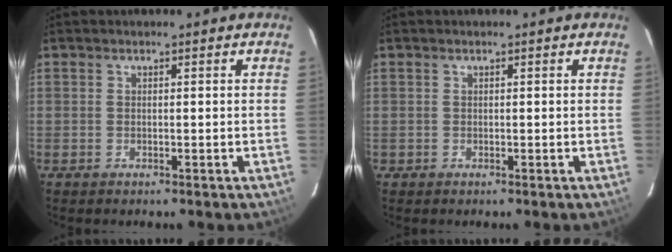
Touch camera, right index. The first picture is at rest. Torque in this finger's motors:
{"motor_torque": [-1.04, -0.34, -1.06, -0.21]}